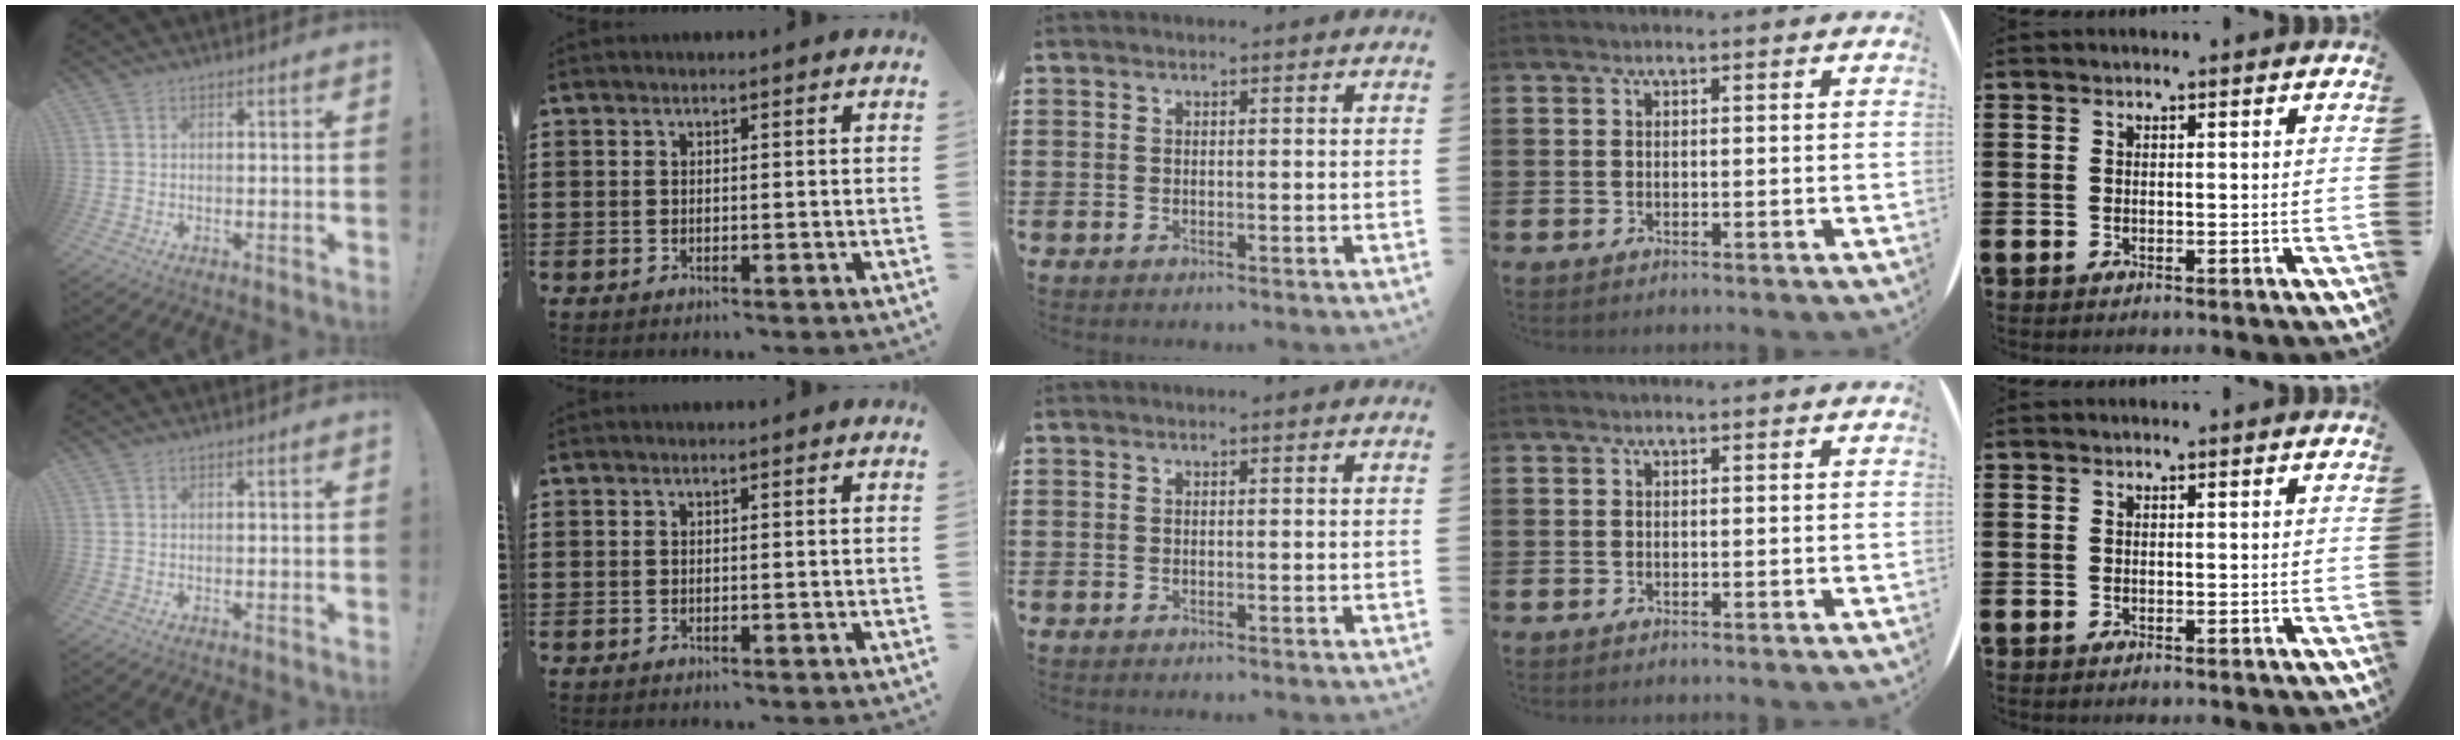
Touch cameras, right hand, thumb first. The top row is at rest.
{}